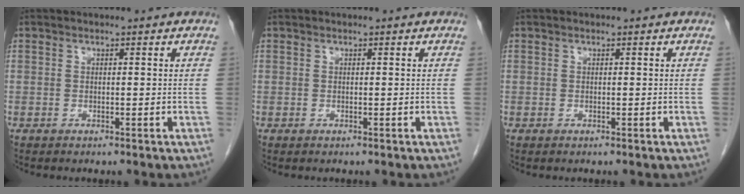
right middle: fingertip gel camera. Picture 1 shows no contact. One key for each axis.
{"total": 0.0}
{"total": 0.0}